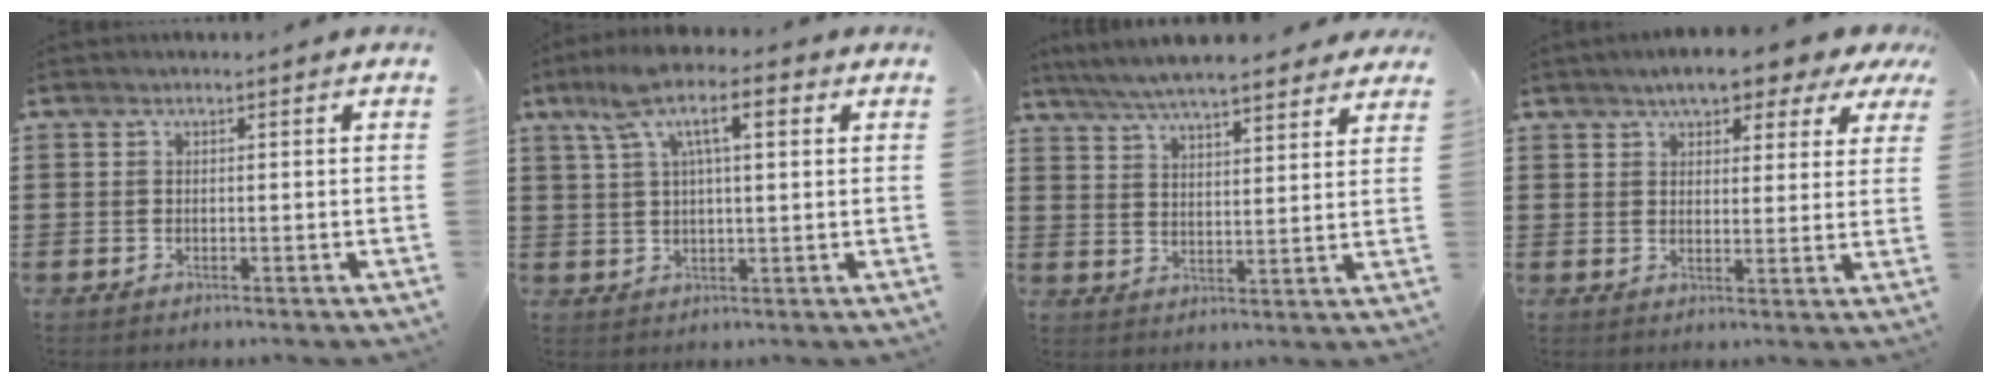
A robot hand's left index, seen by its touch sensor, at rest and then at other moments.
{"total": 9.3, "force": [4.2, 3.0, 7.7], "torque": [-0.162, 0.010, 0.070]}
{"total": 6.2, "force": [5.8, 0.4, 2.1], "torque": [-0.064, -0.022, 0.103]}
{"total": 5.6, "force": [4.7, 1.6, 2.5], "torque": [-0.053, -0.013, 0.078]}